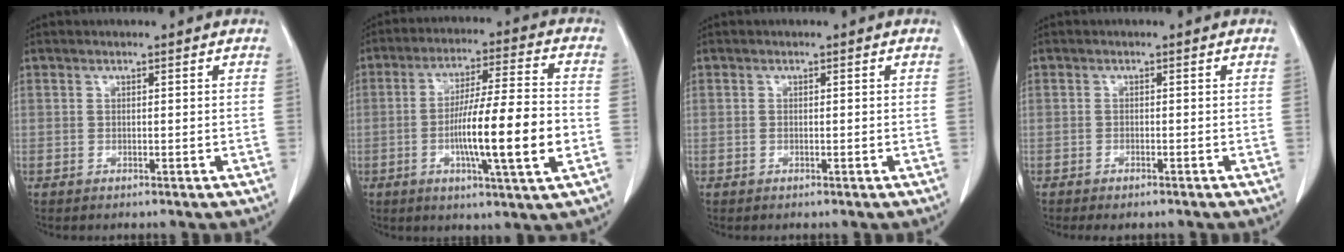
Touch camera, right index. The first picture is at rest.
{"total": 14.4, "force": [-3.2, 0.5, 14.0], "torque": [-0.237, -0.003, -0.056]}
{"total": 0.5, "force": [-0.1, 0.2, 0.5], "torque": [-0.013, 0.001, 0.001]}
{"total": 1.9, "force": [-1.6, 0.7, 0.9], "torque": [-0.013, -0.003, -0.016]}